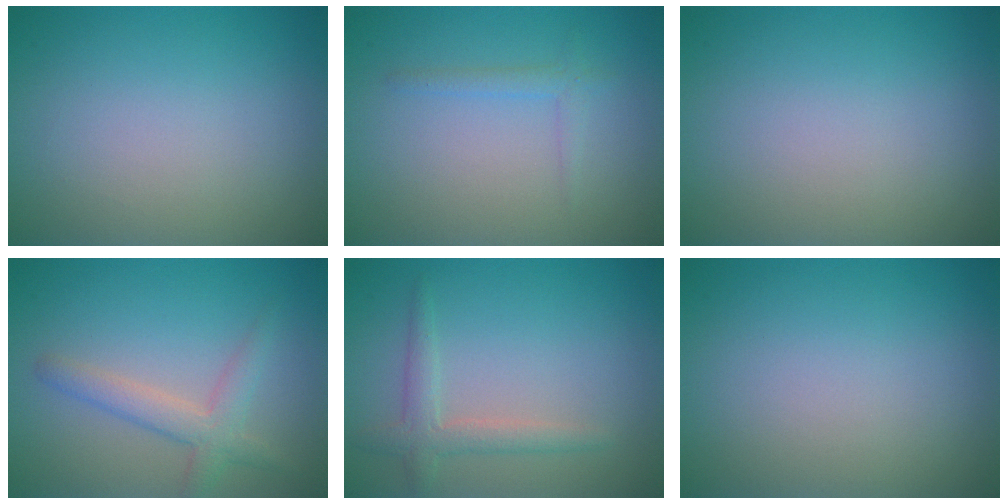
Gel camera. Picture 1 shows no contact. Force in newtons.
{"total": 1.3, "press": 1.3, "slide": 0.1}
{"total": 0.0}
{"total": 3.0, "press": 3.0, "slide": 0.1}
{"total": 2.3, "press": 2.2, "slide": 0.1}
{"total": 0.0}